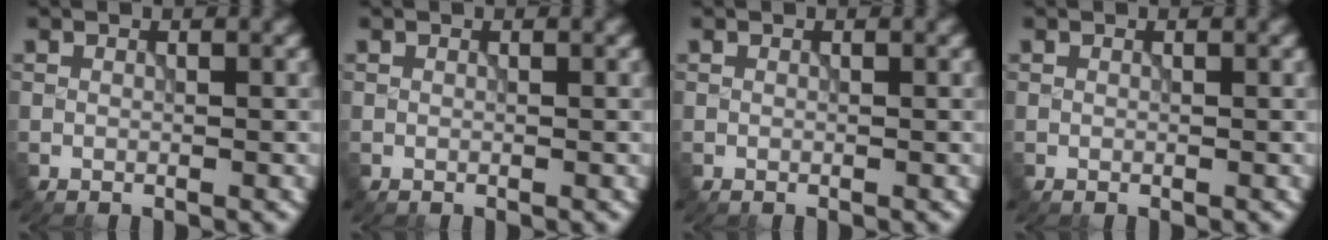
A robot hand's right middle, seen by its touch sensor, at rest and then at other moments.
{"total": 0.0}
{"total": 0.0}
{"total": 0.0}